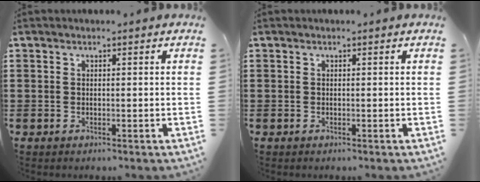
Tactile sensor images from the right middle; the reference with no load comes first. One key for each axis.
{"total": 0.0}